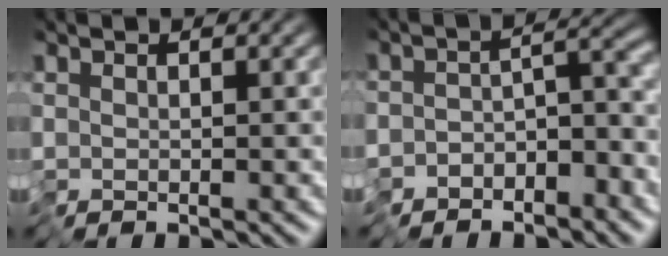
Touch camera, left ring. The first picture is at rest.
{"total": 5.7, "force": [-4.8, 2.2, 2.3], "torque": [-0.009, 0.004, -0.089]}